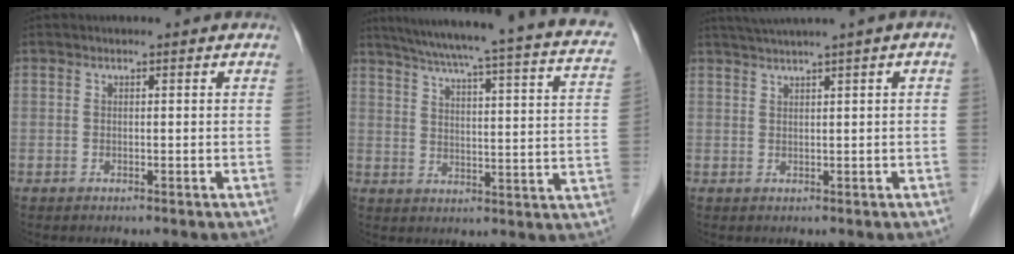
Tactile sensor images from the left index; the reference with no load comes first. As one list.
[{"total": 25.3, "force": [20.4, 1.7, 15.0], "torque": [-0.222, -0.018, 0.242]}, {"total": 4.6, "force": [2.7, -0.7, 3.6], "torque": [-0.070, 0.021, 0.052]}]